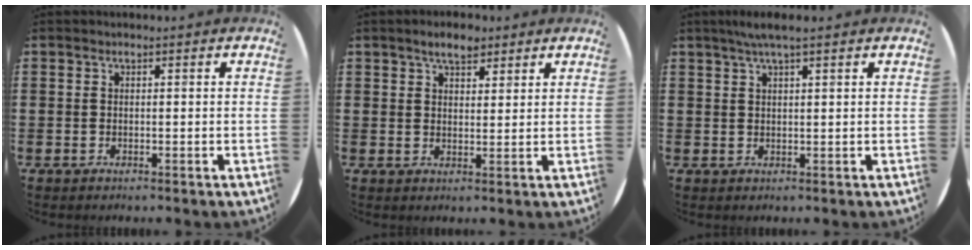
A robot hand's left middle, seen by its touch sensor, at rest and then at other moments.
{"total": 3.6, "force": [2.8, 1.6, 1.6], "torque": [-0.019, 0.000, 0.048]}
{"total": 2.6, "force": [1.9, 0.0, 1.8], "torque": [-0.036, 0.006, 0.033]}